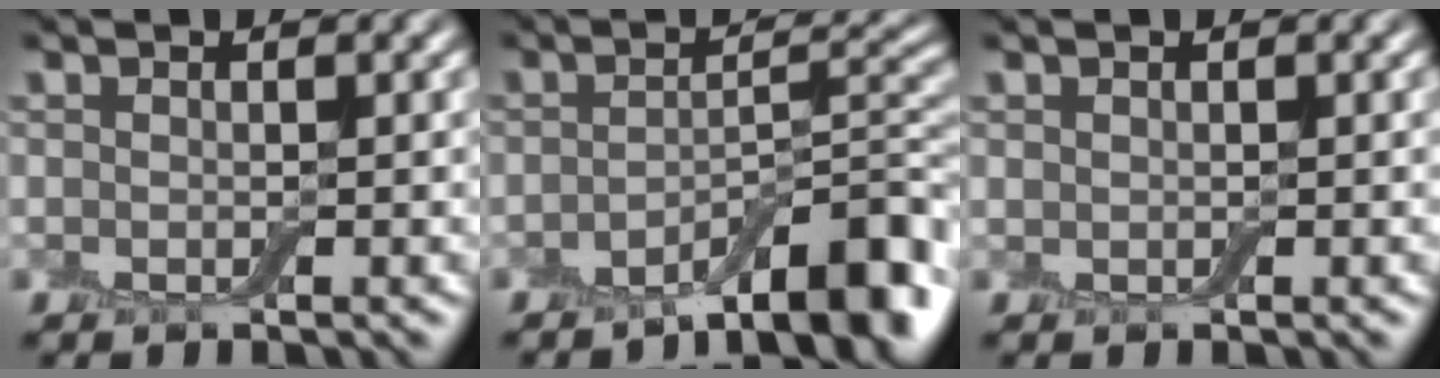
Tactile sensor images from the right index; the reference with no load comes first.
{"total": 8.0, "force": [-5.2, 2.1, 5.7], "torque": [-0.070, 0.012, -0.082]}
{"total": 0.0}